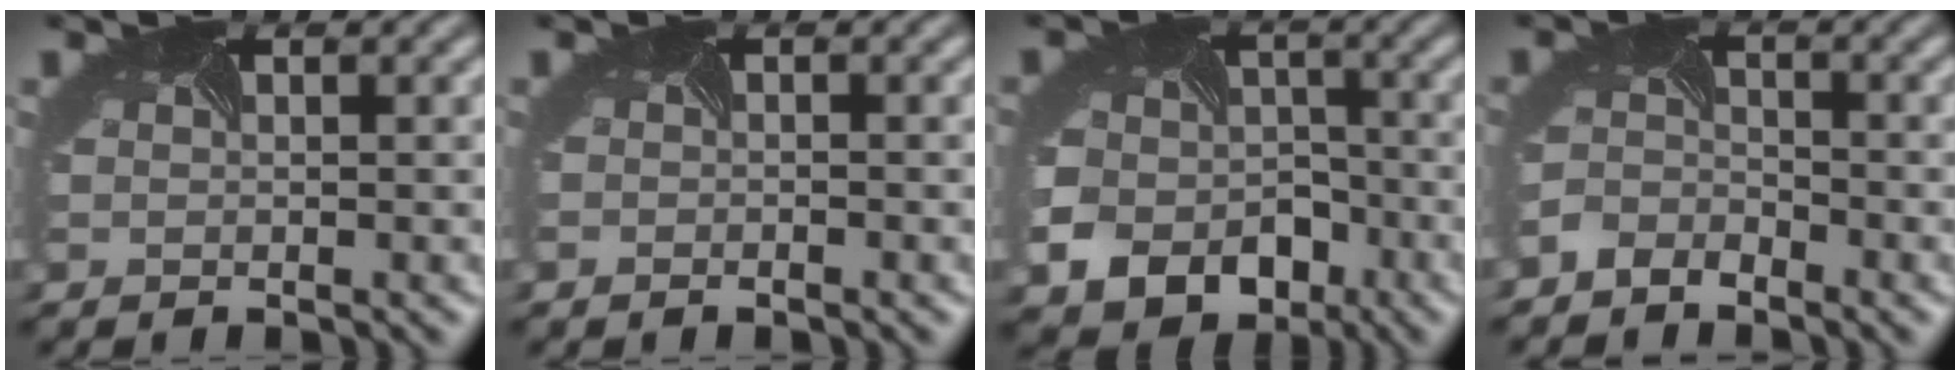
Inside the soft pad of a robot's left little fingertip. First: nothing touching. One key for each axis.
{"total": 0.7, "fx": -0.7, "fy": 0.1, "fz": 0.1, "tx": -0.004, "ty": -0.010, "tz": -0.011}
{"total": 11.2, "fx": -6.5, "fy": 8.4, "fz": 3.7, "tx": -0.069, "ty": -0.054, "tz": -0.099}
{"total": 2.6, "fx": -2.4, "fy": 1.0, "fz": 0.2, "tx": -0.014, "ty": -0.003, "tz": -0.055}